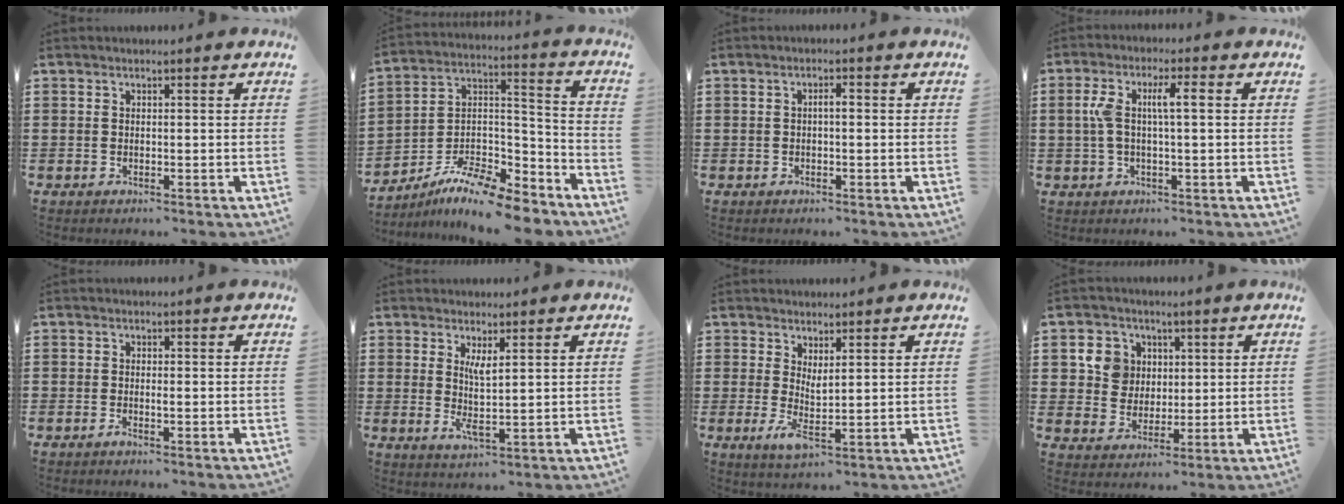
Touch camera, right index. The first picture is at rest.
{"total": 10.1, "force": [-8.8, 2.2, 4.4], "torque": [-0.083, 0.017, -0.176]}
{"total": 1.2, "force": [-0.2, 0.3, 1.2], "torque": [-0.023, 0.001, -0.004]}
{"total": 5.6, "force": [0.5, 1.4, 5.5], "torque": [-0.125, -0.002, -0.004]}
{"total": 0.8, "force": [-0.6, 0.0, 0.6], "torque": [-0.013, -0.005, -0.010]}
{"total": 3.3, "force": [1.1, 0.5, 3.1], "torque": [-0.063, -0.005, 0.021]}
{"total": 2.9, "force": [1.3, 0.6, 2.5], "torque": [-0.059, -0.011, 0.024]}
{"total": 6.8, "force": [1.9, 6.2, 2.0], "torque": [-0.052, 0.015, 0.032]}